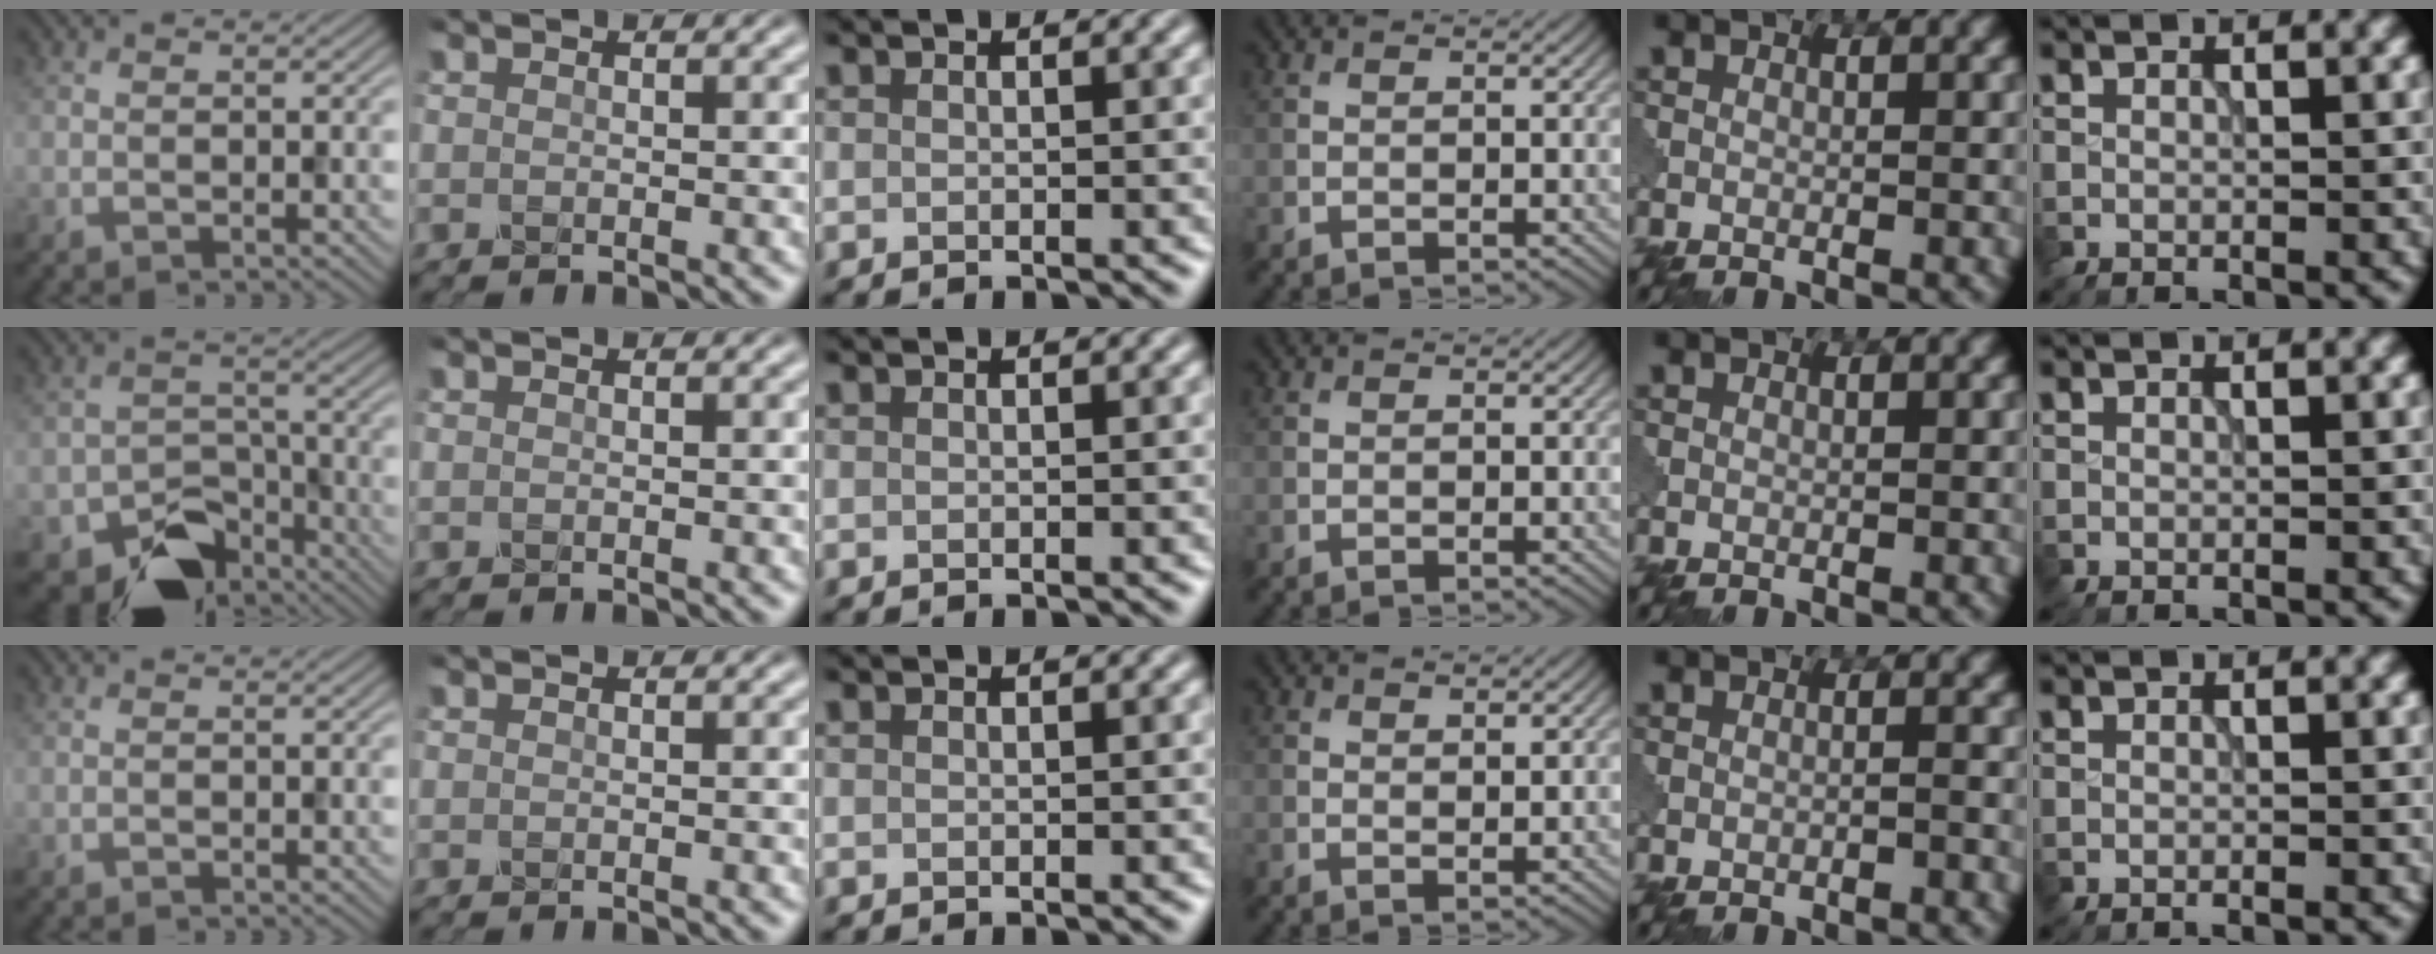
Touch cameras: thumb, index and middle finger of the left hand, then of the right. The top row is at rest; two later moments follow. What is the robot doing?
{"motion": "disassemble", "object": "pitcher"}